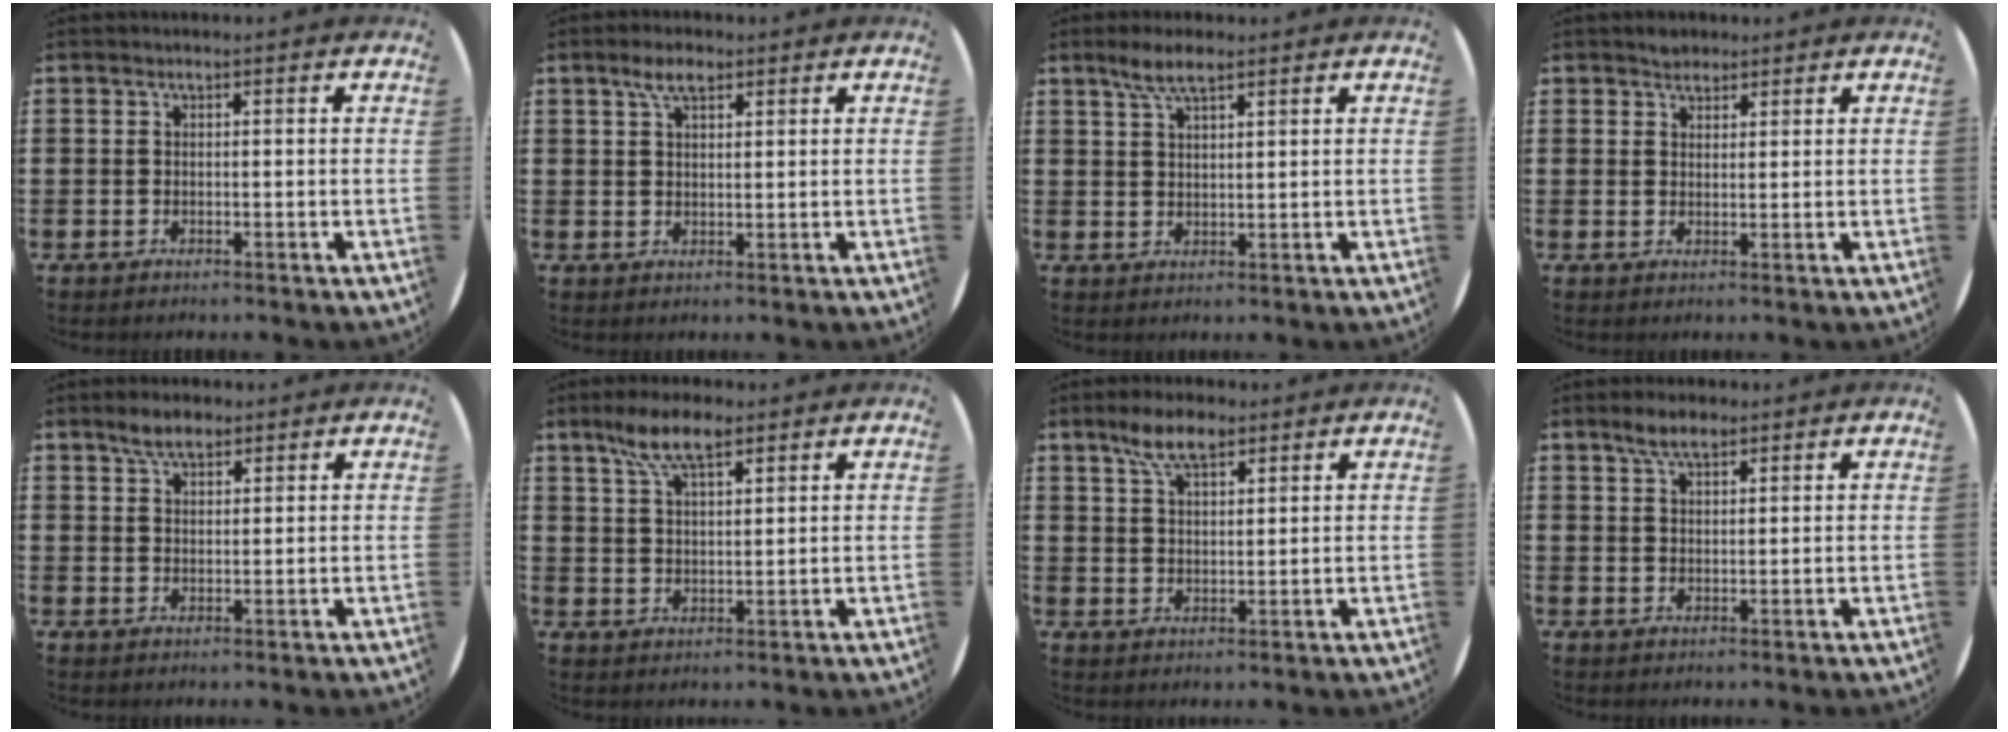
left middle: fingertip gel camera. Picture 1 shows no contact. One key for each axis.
{"total": 3.8, "fx": 2.6, "fy": 1.6, "fz": 2.2, "tx": -0.040, "ty": 0.005, "tz": 0.045}
{"total": 4.5, "fx": 3.2, "fy": 1.2, "fz": 2.9, "tx": -0.063, "ty": 0.005, "tz": 0.057}
{"total": 2.0, "fx": 1.8, "fy": 0.9, "fz": 0.0, "tx": 0.005, "ty": 0.000, "tz": 0.034}
{"total": 3.7, "fx": 2.9, "fy": 1.6, "fz": 1.6, "tx": -0.028, "ty": 0.004, "tz": 0.052}
{"total": 7.7, "fx": 5.4, "fy": 2.7, "fz": 4.7, "tx": -0.105, "ty": -0.001, "tz": 0.099}
{"total": 6.3, "fx": 4.4, "fy": 2.6, "fz": 3.7, "tx": -0.074, "ty": -0.001, "tz": 0.079}
{"total": 3.7, "fx": 2.8, "fy": 1.4, "fz": 2.0, "tx": -0.035, "ty": 0.004, "tz": 0.050}